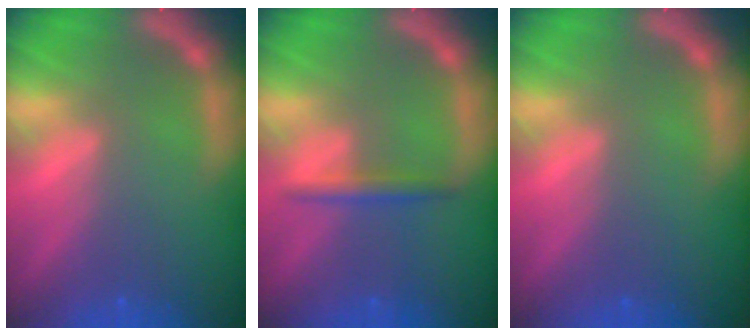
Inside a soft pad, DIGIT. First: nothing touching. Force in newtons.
{"total": 1.9}
{"total": 0.0}